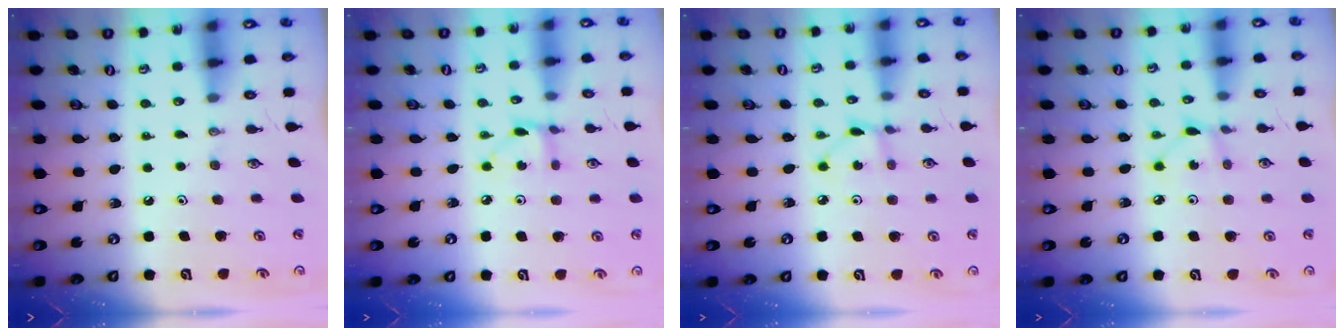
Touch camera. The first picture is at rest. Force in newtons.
{"total": 3.7, "press": 3.7, "slide": 0.2}
{"total": 3.3, "press": 3.3, "slide": 0.4}
{"total": 2.3, "press": 2.3, "slide": 0.1}